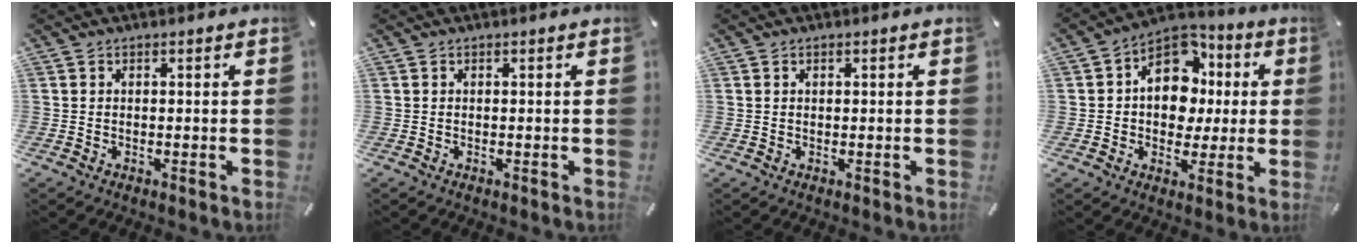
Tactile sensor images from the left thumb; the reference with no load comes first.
{"total": 0.0}
{"total": 0.7, "force": [0.3, 0.4, 0.5], "torque": [-0.009, 0.002, 0.005]}
{"total": 13.1, "force": [2.2, 10.9, 6.9], "torque": [-0.115, -0.010, 0.043]}